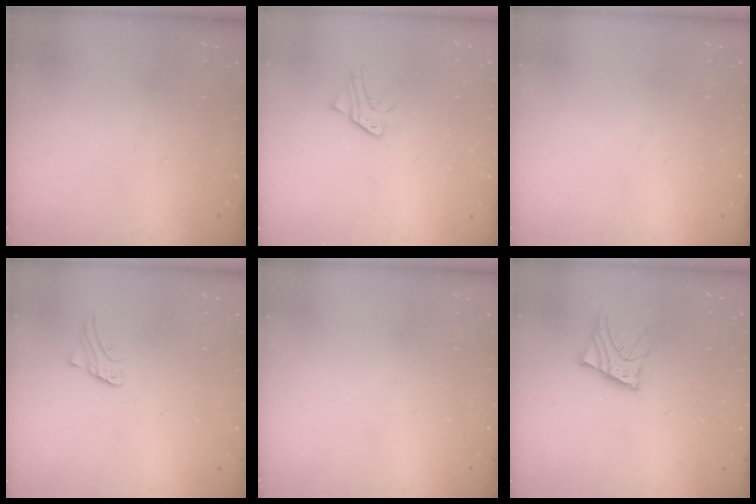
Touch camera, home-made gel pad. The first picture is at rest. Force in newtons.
{"total": 2.6, "press": 2.6, "slide": 0.2}
{"total": 0.0}
{"total": 1.9, "press": 1.9, "slide": 0.1}
{"total": 0.0}
{"total": 6.4, "press": 6.4, "slide": 0.8}